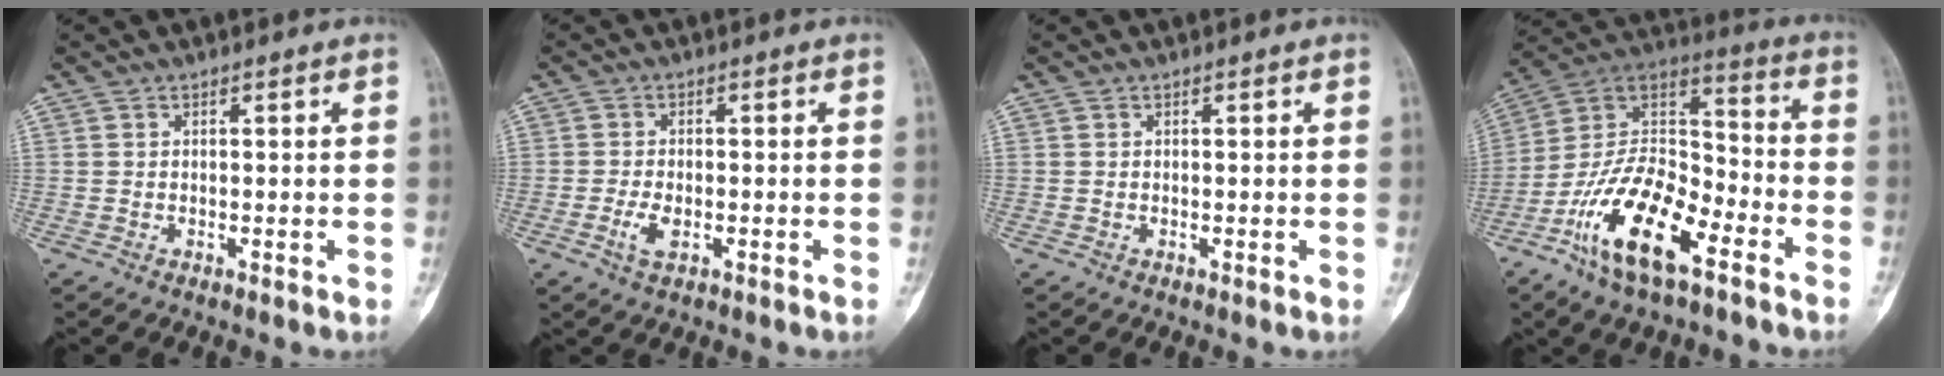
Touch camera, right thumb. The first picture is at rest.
{"total": 3.5, "force": [-1.3, 1.7, 2.8], "torque": [-0.063, 0.004, -0.023]}
{"total": 0.0}
{"total": 19.6, "force": [-10.6, 8.1, 14.4], "torque": [-0.262, 0.071, -0.198]}